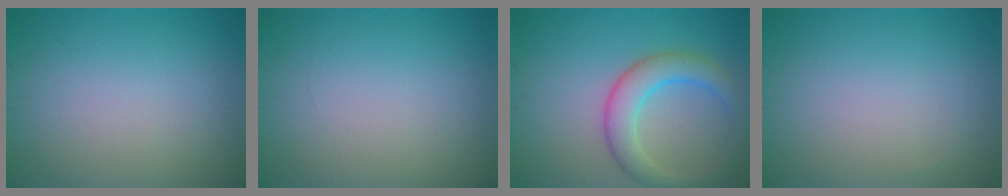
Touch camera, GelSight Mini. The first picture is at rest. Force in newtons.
{"total": 0.0}
{"total": 4.6, "press": 4.6, "slide": 0.2}
{"total": 0.0}